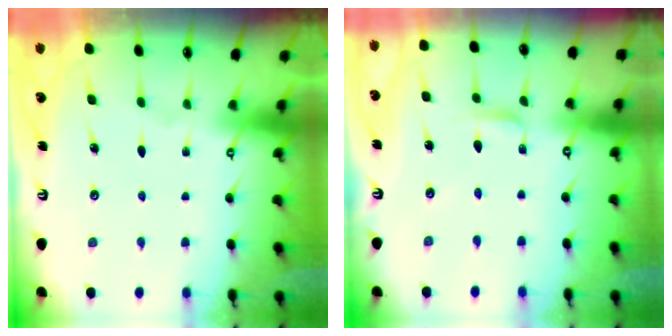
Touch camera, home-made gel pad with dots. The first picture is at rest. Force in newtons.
{"total": 2.0, "press": 2.0, "slide": 0.2}